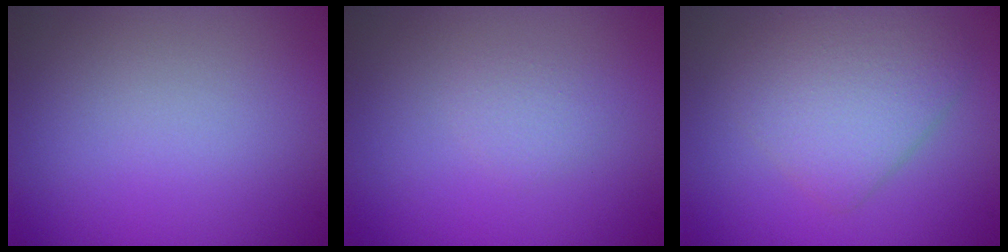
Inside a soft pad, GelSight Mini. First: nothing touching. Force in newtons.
{"total": 1.0, "press": 1.0, "slide": 0.1}
{"total": 4.1, "press": 4.1, "slide": 0.1}